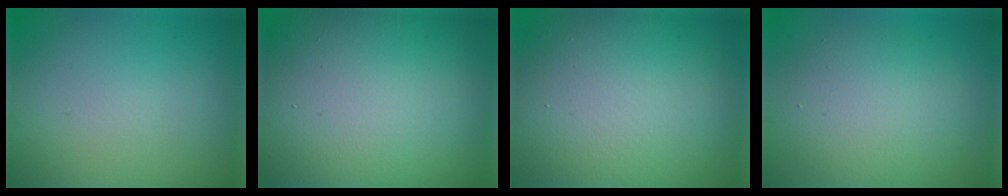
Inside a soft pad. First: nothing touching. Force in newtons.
{"total": 21.4, "press": 21.4, "slide": 0.5}
{"total": 14.7, "press": 14.7, "slide": 0.9}
{"total": 5.7, "press": 5.7, "slide": 0.4}